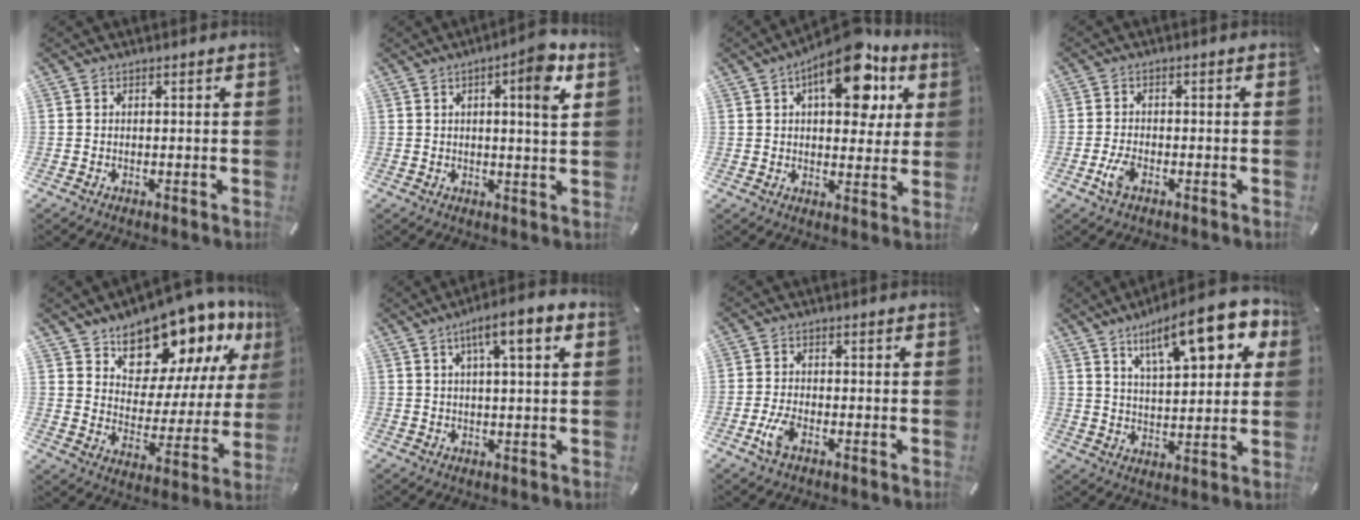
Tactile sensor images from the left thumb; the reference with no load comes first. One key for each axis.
{"total": 8.3, "fx": 3.2, "fy": 1.4, "fz": 7.5, "tx": -0.102, "ty": -0.013, "tz": 0.041}
{"total": 15.7, "fx": 7.6, "fy": 7.7, "fz": 11.3, "tx": -0.150, "ty": -0.028, "tz": 0.124}
{"total": 3.9, "fx": -1.8, "fy": 1.9, "fz": 2.9, "tx": -0.074, "ty": -0.001, "tz": -0.038}
{"total": 14.9, "fx": 12.6, "fy": 7.1, "fz": 3.6, "tx": -0.060, "ty": -0.126, "tz": 0.219}
{"total": 7.5, "fx": 3.2, "fy": 1.4, "fz": 6.6, "tx": -0.109, "ty": -0.008, "tz": 0.047}
{"total": 4.4, "fx": -2.0, "fy": 1.9, "fz": 3.5, "tx": -0.082, "ty": 0.001, "tz": -0.041}
{"total": 17.1, "fx": 9.2, "fy": 6.4, "fz": 12.9, "tx": -0.188, "ty": -0.035, "tz": 0.146}